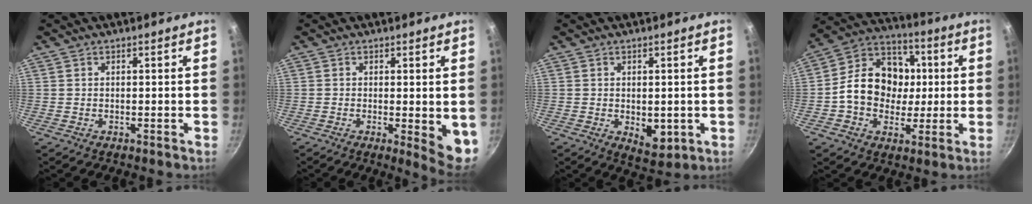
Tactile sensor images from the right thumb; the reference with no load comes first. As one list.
[{"total": 6.3, "force": [-0.6, 1.8, 6.0], "torque": [-0.070, -0.013, -0.005]}, {"total": 5.5, "force": [-0.8, 3.4, 4.3], "torque": [-0.049, -0.012, -0.003]}, {"total": 16.1, "force": [0.0, 13.2, 9.2], "torque": [-0.118, 0.024, -0.016]}]